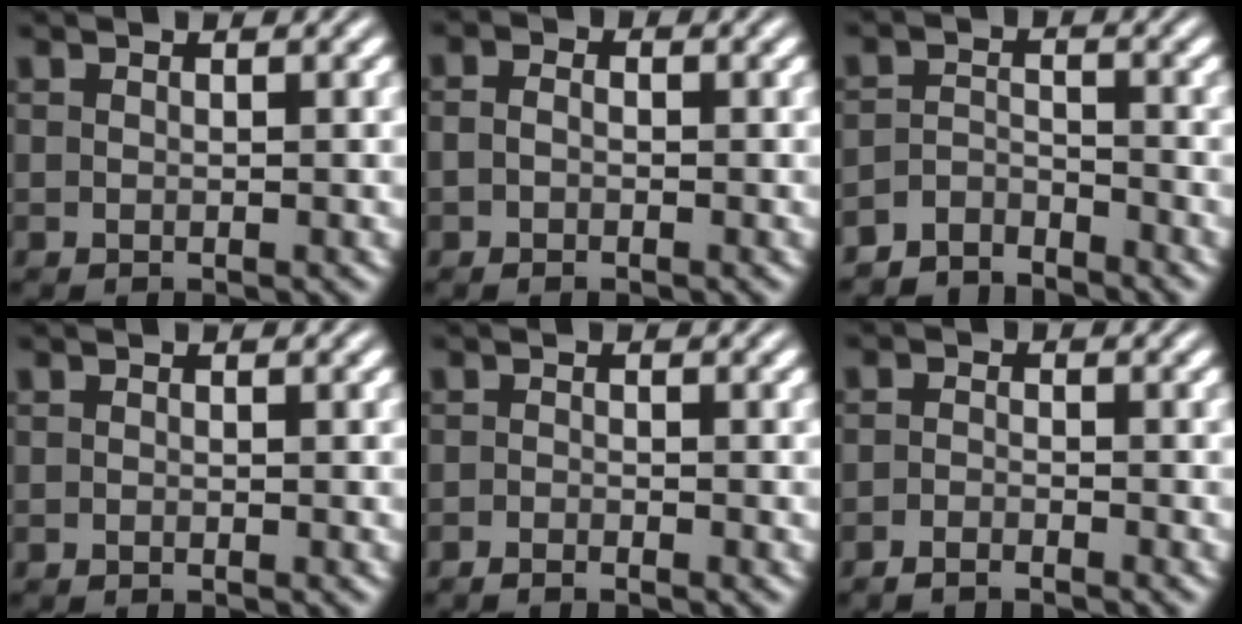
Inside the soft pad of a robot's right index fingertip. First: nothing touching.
{"total": 1.0, "force": [-0.7, 0.1, 0.7], "torque": [-0.009, -0.004, -0.012]}
{"total": 3.5, "force": [-3.4, 0.7, 0.5], "torque": [0.006, -0.012, -0.058]}
{"total": 0.8, "force": [-0.3, -0.7, -0.1], "torque": [0.005, -0.003, -0.004]}
{"total": 1.5, "force": [-1.3, -0.8, -0.2], "torque": [0.010, -0.005, -0.022]}
{"total": 1.9, "force": [-1.8, -0.5, -0.1], "torque": [0.010, -0.010, -0.031]}